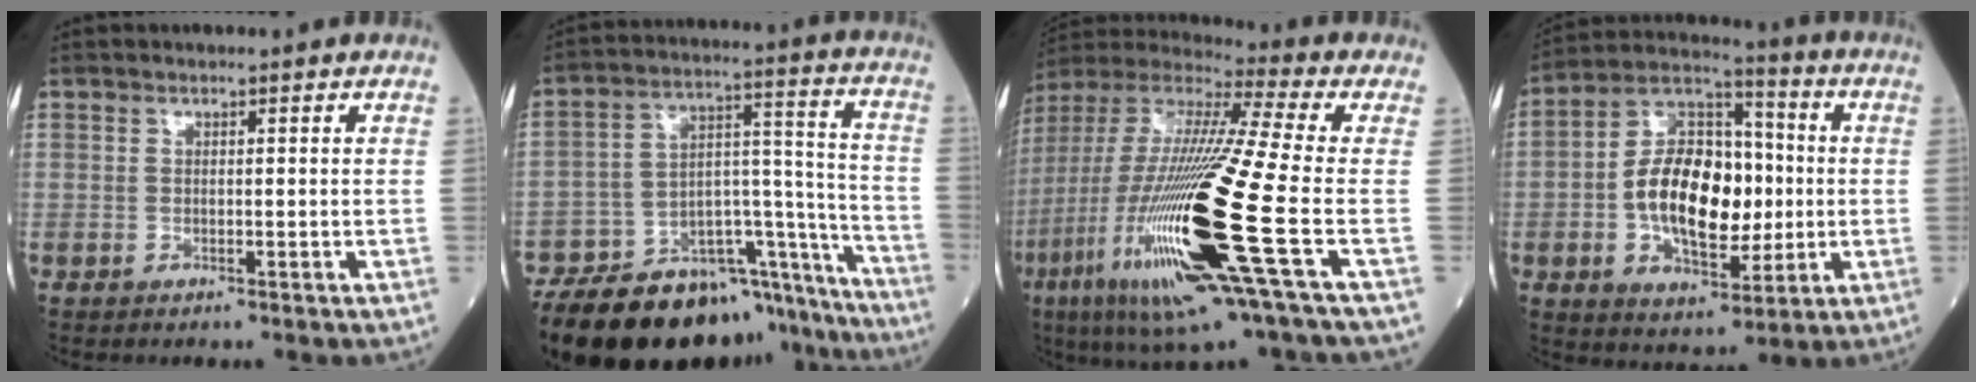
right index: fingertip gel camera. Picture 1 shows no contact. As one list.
[{"total": 28.7, "force": [-24.0, 8.7, 13.2], "torque": [-0.175, 0.016, -0.353]}, {"total": 30.1, "force": [-8.7, 2.6, 28.7], "torque": [-0.602, -0.064, -0.172]}, {"total": 17.7, "force": [-1.1, 9.2, 15.1], "torque": [-0.290, 0.029, -0.015]}]